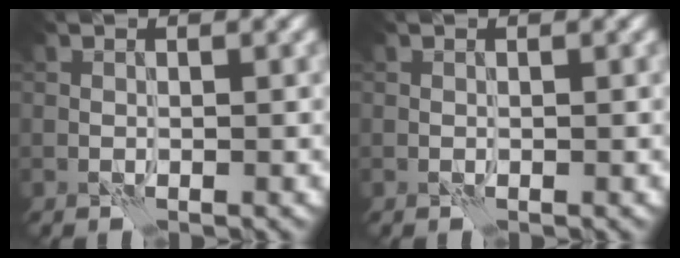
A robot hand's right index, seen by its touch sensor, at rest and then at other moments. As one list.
[{"total": 0.0}]